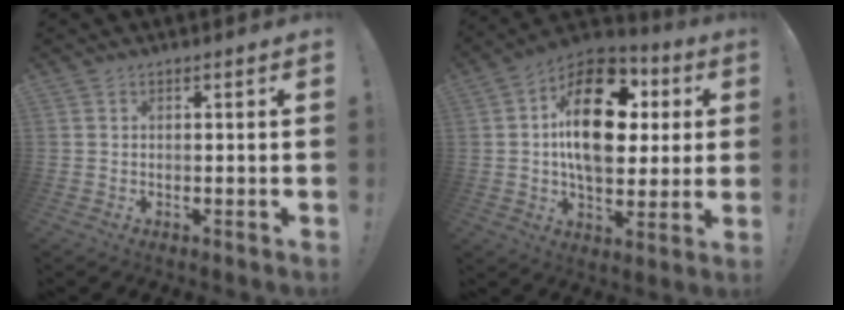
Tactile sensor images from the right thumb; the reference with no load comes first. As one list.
[{"total": 22.8, "force": [4.4, 14.1, 17.3], "torque": [-0.264, 0.000, 0.079]}]